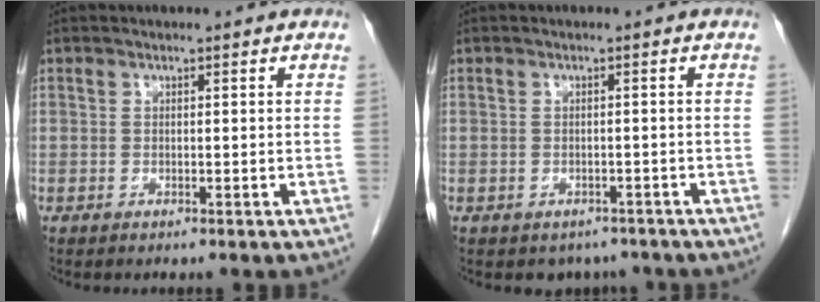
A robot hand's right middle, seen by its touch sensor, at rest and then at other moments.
{"total": 3.3, "force": [-2.7, 1.9, 0.2], "torque": [0.004, 0.009, -0.033]}